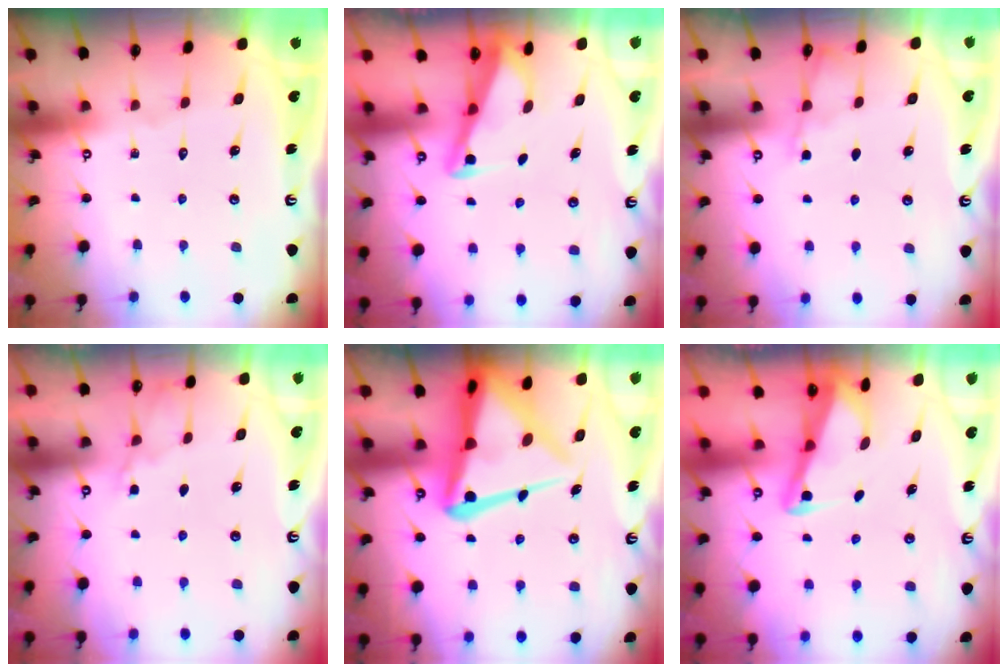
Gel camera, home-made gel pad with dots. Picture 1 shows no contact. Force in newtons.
{"total": 2.7, "press": 2.7, "slide": 0.3}
{"total": 2.6, "press": 2.5, "slide": 0.4}
{"total": 3.3, "press": 3.3, "slide": 0.4}
{"total": 15.2, "press": 15.2, "slide": 1.4}
{"total": 2.9, "press": 2.9, "slide": 0.3}